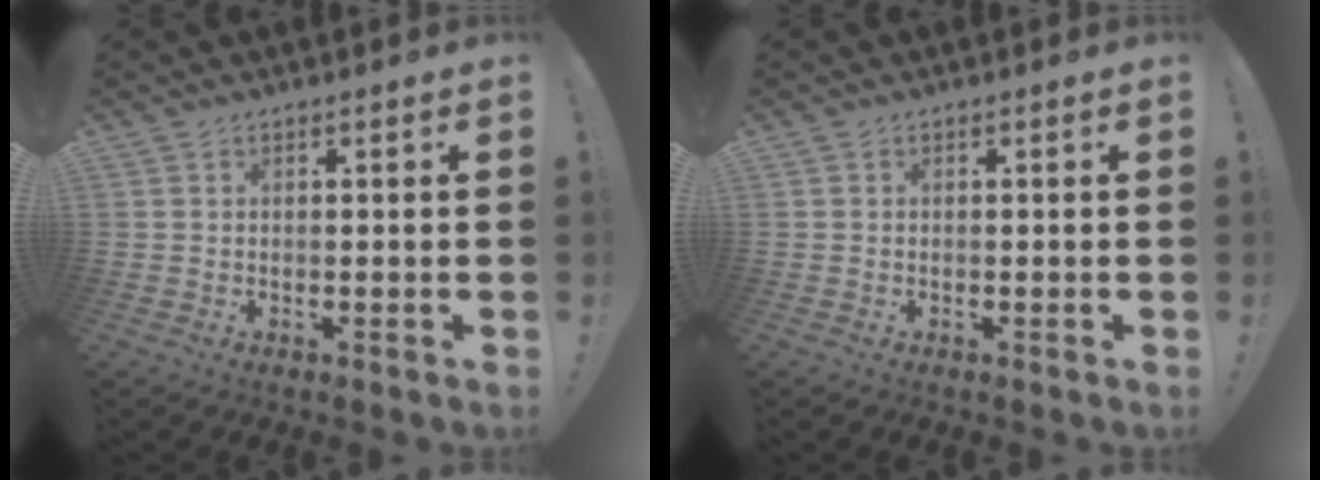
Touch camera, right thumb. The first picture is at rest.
{"total": 0.0}